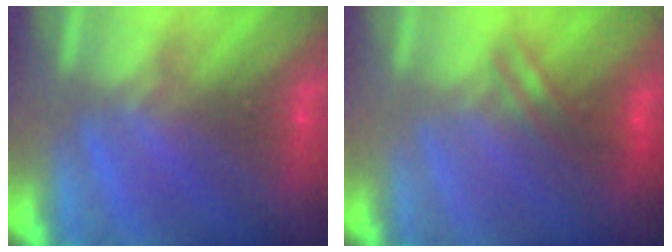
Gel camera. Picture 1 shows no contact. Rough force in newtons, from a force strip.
{"total": 2.6}